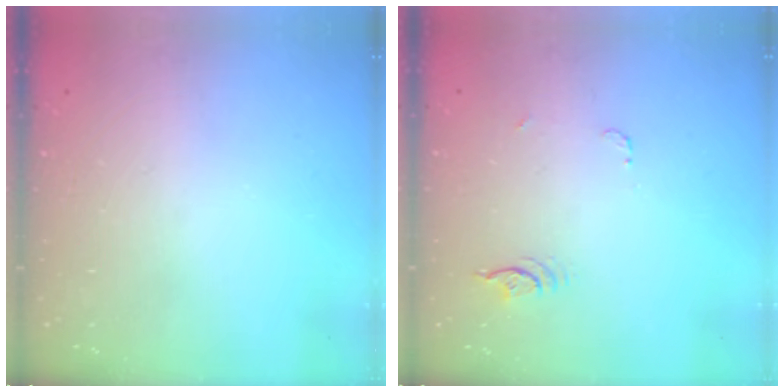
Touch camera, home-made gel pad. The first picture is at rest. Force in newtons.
{"total": 3.9, "press": 3.5, "slide": 1.7}